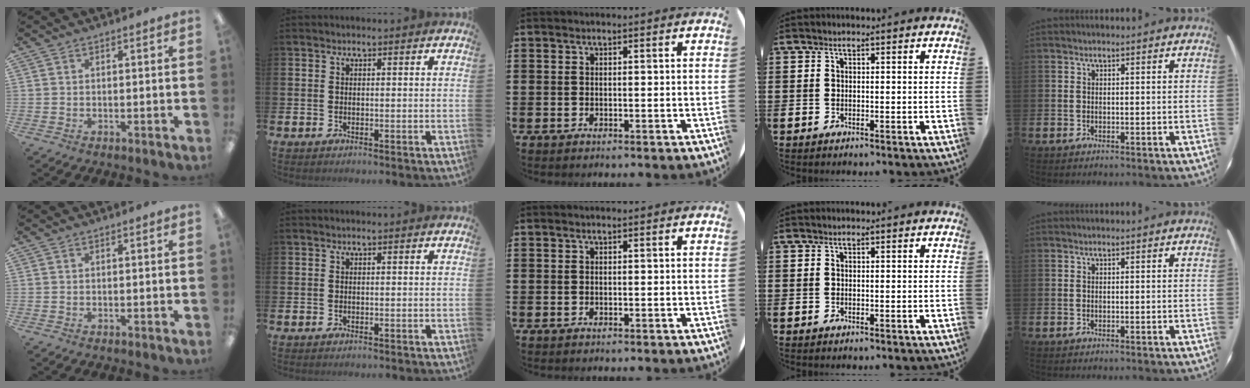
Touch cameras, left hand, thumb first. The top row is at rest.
{}